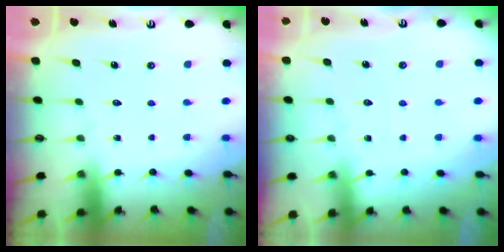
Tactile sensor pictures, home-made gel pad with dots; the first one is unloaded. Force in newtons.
{"total": 3.5, "press": 3.5, "slide": 0.5}